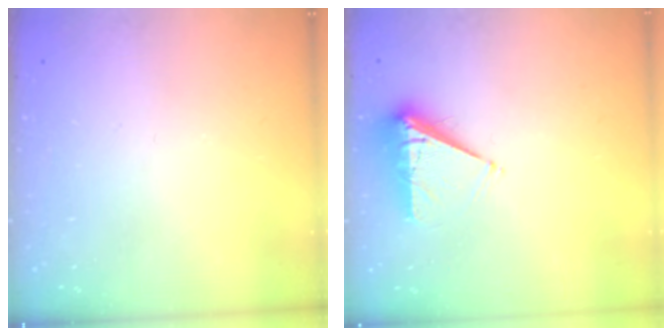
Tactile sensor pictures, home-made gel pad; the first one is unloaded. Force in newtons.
{"total": 8.0, "press": 8.0, "slide": 0.5}